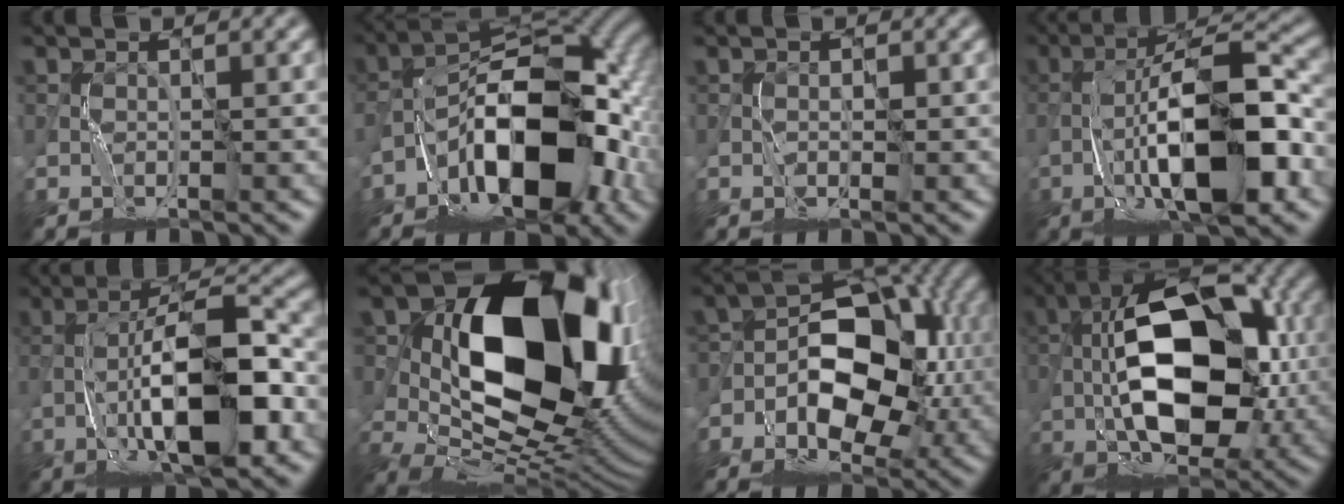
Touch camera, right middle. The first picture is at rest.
{"total": 13.4, "force": [-4.8, 6.7, 10.6], "torque": [-0.164, 0.002, -0.088]}
{"total": 0.6, "force": [0.0, 0.3, 0.5], "torque": [-0.005, 0.002, -0.001]}
{"total": 12.4, "force": [-3.8, 3.8, 11.1], "torque": [-0.191, 0.013, -0.065]}
{"total": 11.1, "force": [-3.5, 3.4, 10.0], "torque": [-0.180, 0.013, -0.060]}
{"total": 19.0, "force": [3.2, 12.7, 13.9], "torque": [-0.222, -0.019, 0.075]}
{"total": 10.8, "force": [-2.1, 6.8, 8.1], "torque": [-0.125, 0.001, -0.042]}
{"total": 14.3, "force": [-1.0, 7.8, 12.0], "torque": [-0.205, 0.023, -0.030]}